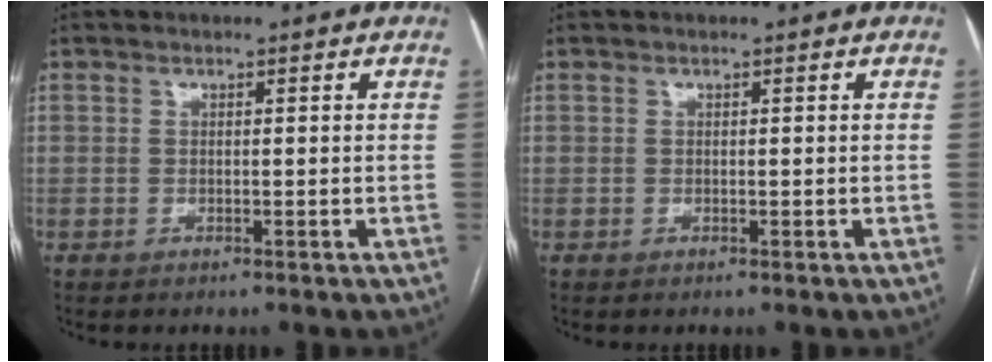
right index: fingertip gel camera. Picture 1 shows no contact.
{"total": 0.0}